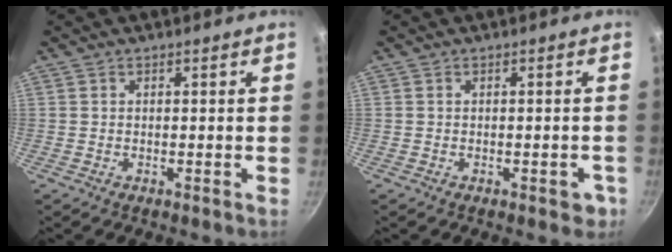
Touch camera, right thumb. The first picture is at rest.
{"total": 2.8, "force": [-1.1, 1.4, 2.1], "torque": [-0.012, 0.006, -0.013]}